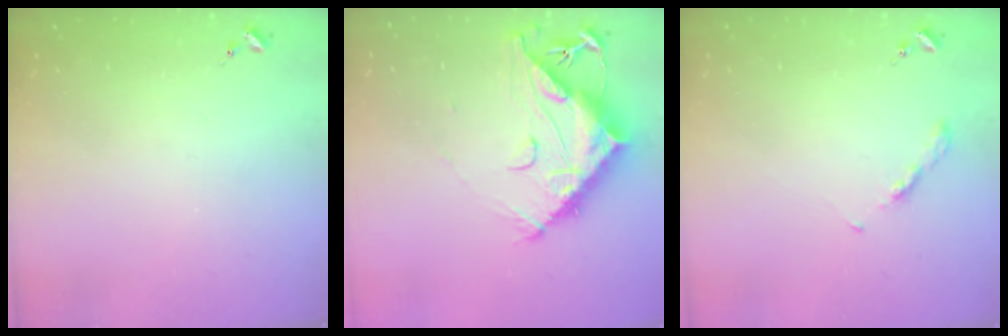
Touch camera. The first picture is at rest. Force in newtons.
{"total": 15.7, "press": 15.6, "slide": 1.4}
{"total": 3.5, "press": 3.5, "slide": 0.4}